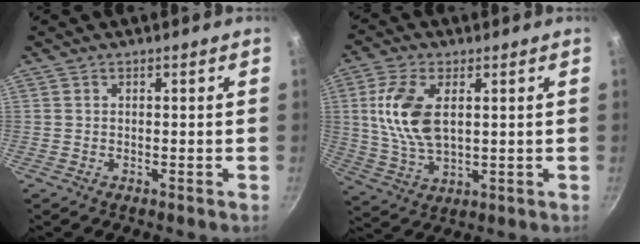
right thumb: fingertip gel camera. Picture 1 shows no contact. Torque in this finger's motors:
{"motor_torque": [-0.48, 1.08, 1.19, 0.15, 0.15]}